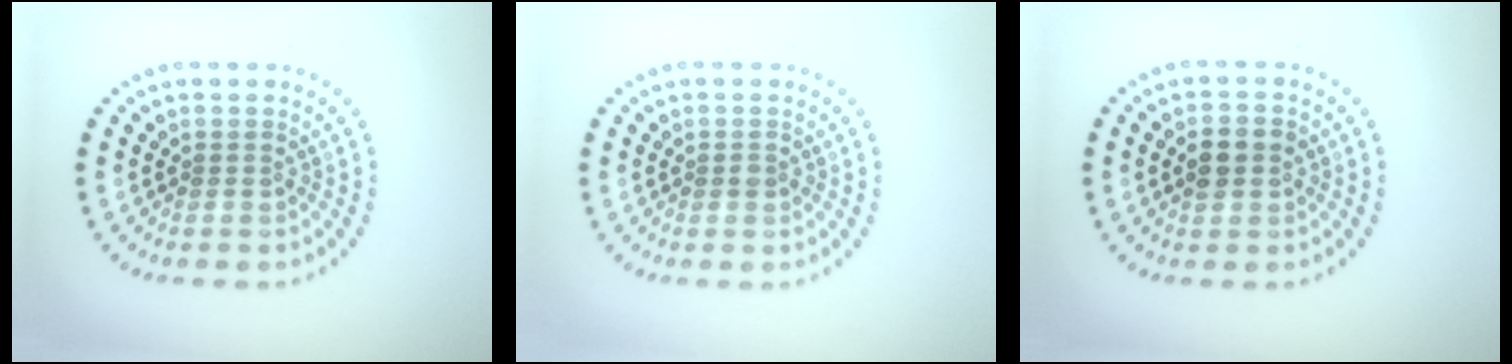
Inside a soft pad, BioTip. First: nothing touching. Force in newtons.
{"total": 0.5, "press": 0.5, "slide": 0.1}
{"total": 2.4, "press": 2.4, "slide": 0.2}